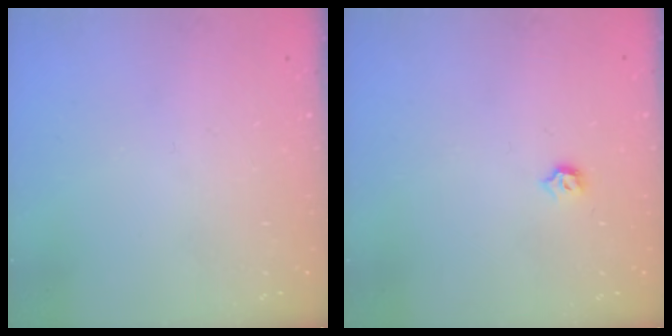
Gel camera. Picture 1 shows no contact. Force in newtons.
{"total": 3.4, "press": 3.3, "slide": 0.6}